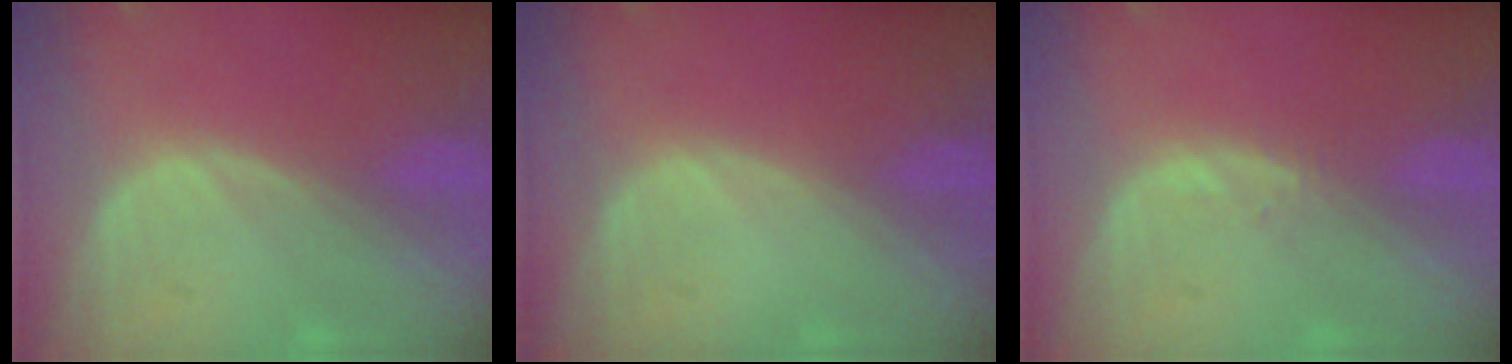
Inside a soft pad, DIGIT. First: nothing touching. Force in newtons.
{"total": 0.0}
{"total": 0.7, "press": 0.7, "slide": 0.1}